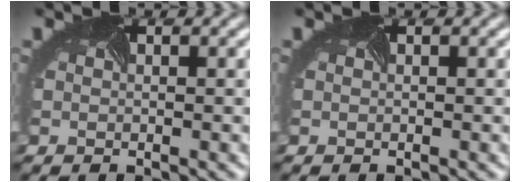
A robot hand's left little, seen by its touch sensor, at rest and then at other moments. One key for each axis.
{"total": 0.0}